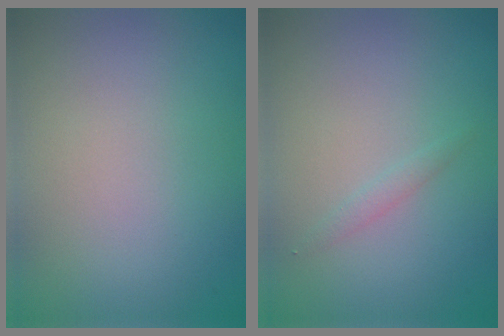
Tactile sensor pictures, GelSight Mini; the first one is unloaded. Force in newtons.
{"total": 0.8, "press": 0.8, "slide": 0.0}